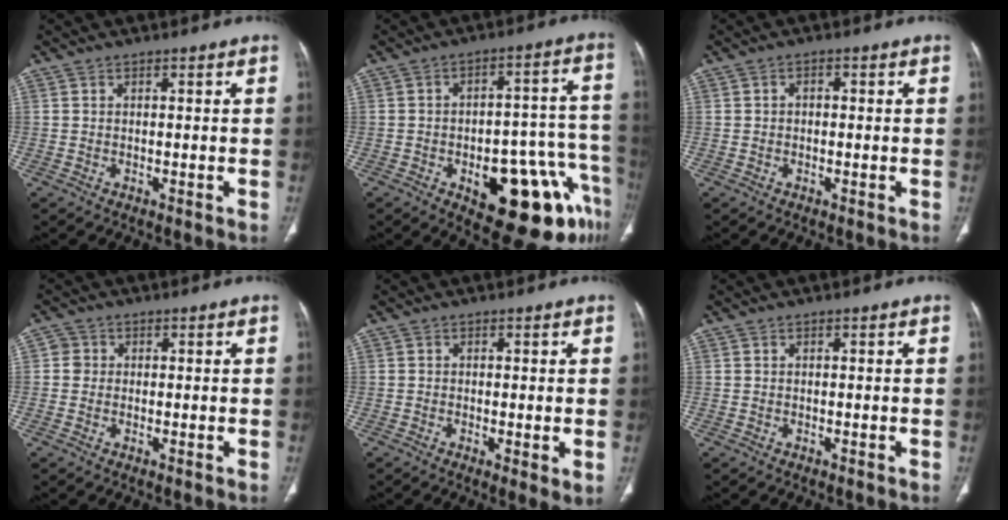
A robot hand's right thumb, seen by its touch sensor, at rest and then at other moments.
{"total": 19.4, "force": [-9.0, 8.1, 15.2], "torque": [-0.138, 0.062, -0.106]}
{"total": 1.0, "force": [0.0, 0.8, 0.7], "torque": [-0.008, 0.006, -0.004]}
{"total": 2.2, "force": [0.2, 2.1, 0.4], "torque": [0.008, 0.005, 0.000]}
{"total": 2.8, "force": [-0.4, 0.7, 2.7], "torque": [-0.049, -0.015, -0.010]}
{"total": 0.0}